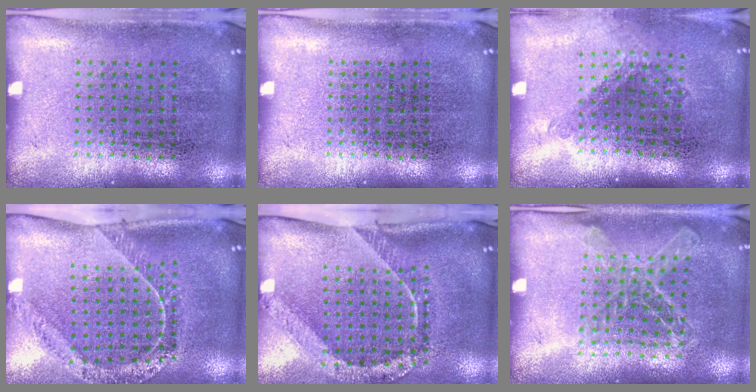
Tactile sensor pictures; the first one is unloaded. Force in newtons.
{"total": 0.0}
{"total": 1.2, "press": 0.9, "slide": 0.8}
{"total": 1.5, "press": 1.5, "slide": 0.3}
{"total": 2.5, "press": 1.6, "slide": 1.9}
{"total": 1.1, "press": 1.1, "slide": 0.1}